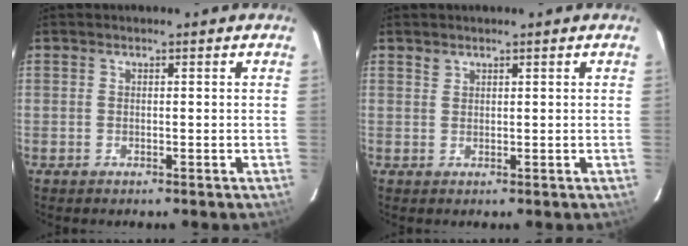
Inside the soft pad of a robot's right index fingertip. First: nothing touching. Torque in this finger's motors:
{"motor_torque": [0.22, 0.09, 0.03, 0.00]}